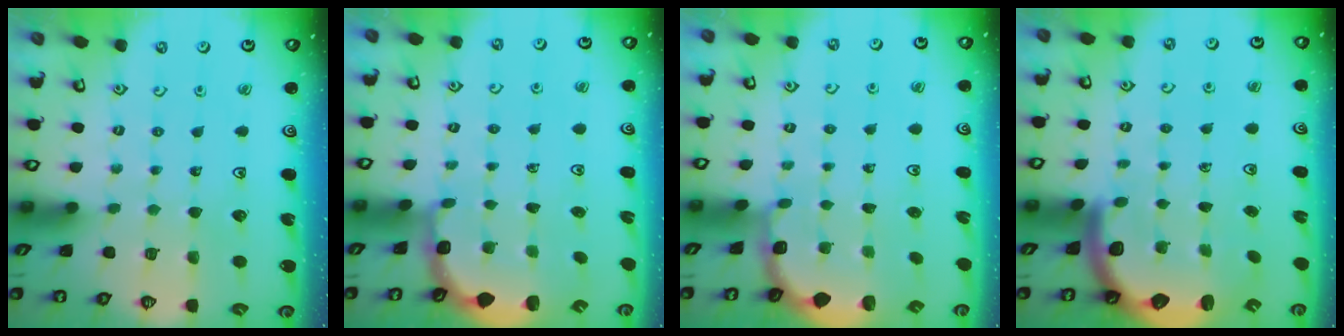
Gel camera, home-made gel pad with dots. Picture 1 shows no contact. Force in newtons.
{"total": 2.5, "press": 1.9, "slide": 1.6}
{"total": 2.0, "press": 1.8, "slide": 0.8}
{"total": 3.2, "press": 3.1, "slide": 0.5}